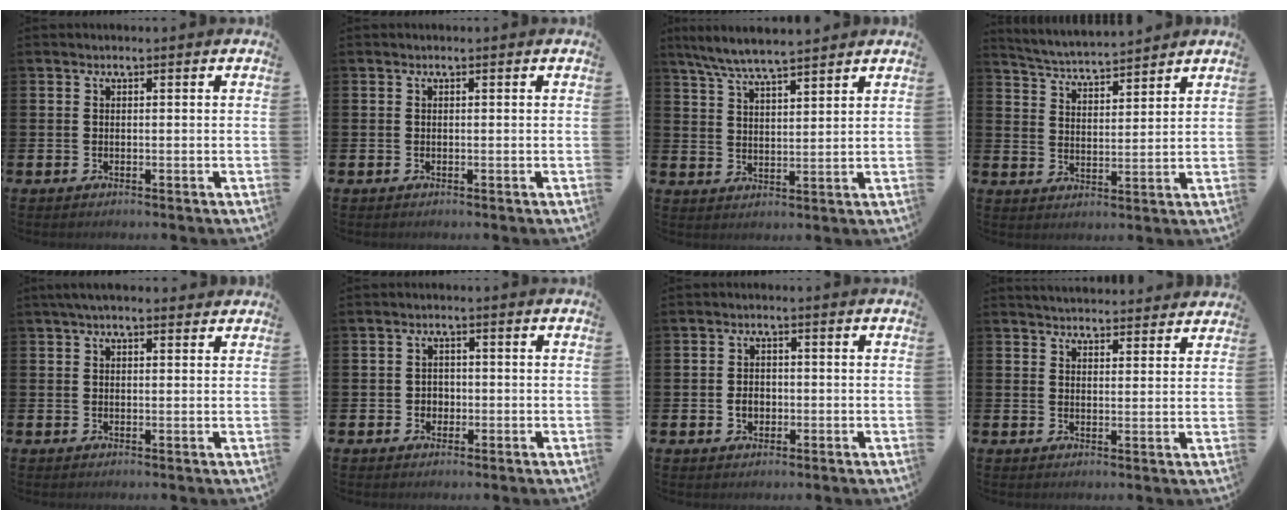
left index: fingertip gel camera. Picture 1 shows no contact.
{"total": 0.0}
{"total": 6.6, "force": [6.2, 0.4, 2.1], "torque": [-0.062, -0.022, 0.114]}
{"total": 4.8, "force": [4.8, 0.1, 0.2], "torque": [-0.022, -0.035, 0.083]}
{"total": 2.5, "force": [2.0, 0.7, 1.3], "torque": [-0.024, 0.002, 0.035]}
{"total": 1.8, "force": [-0.3, 1.7, 0.4], "torque": [-0.002, 0.004, -0.011]}
{"total": 2.2, "force": [-0.4, 1.8, 1.2], "torque": [-0.015, 0.001, -0.013]}
{"total": 4.1, "force": [4.1, 0.4, 0.0], "torque": [-0.003, -0.025, 0.074]}